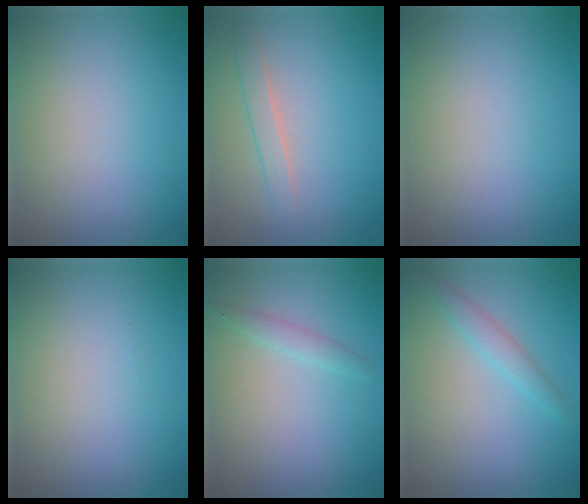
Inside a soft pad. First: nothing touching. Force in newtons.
{"total": 1.5, "press": 1.5, "slide": 0.0}
{"total": 0.0}
{"total": 0.0}
{"total": 1.2, "press": 1.2, "slide": 0.0}
{"total": 1.7, "press": 1.7, "slide": 0.1}